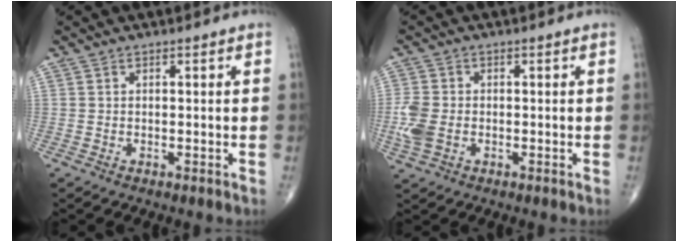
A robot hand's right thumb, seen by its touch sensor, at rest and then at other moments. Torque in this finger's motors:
{"motor_torque": [0.94, 1.12, 0.93, -0.11, 0.06]}